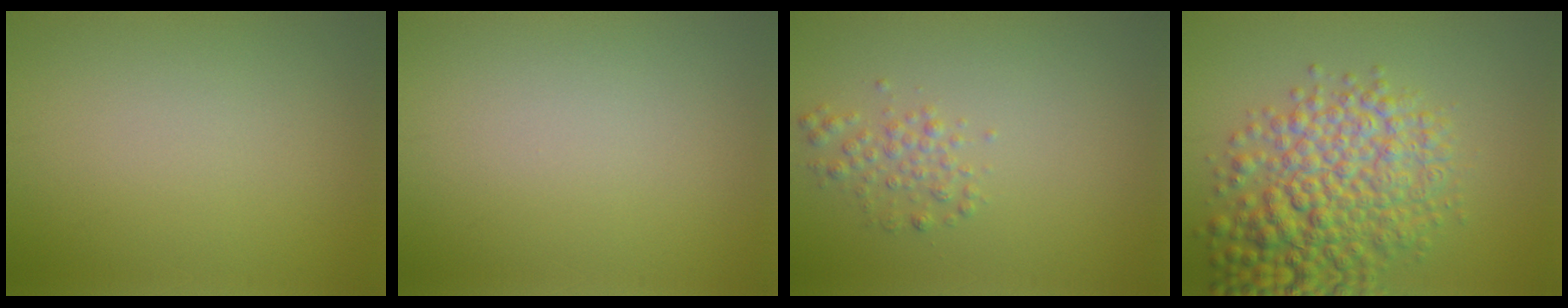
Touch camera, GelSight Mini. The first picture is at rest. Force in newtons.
{"total": 0.0}
{"total": 1.7, "press": 1.7, "slide": 0.0}
{"total": 8.2, "press": 8.2, "slide": 0.3}